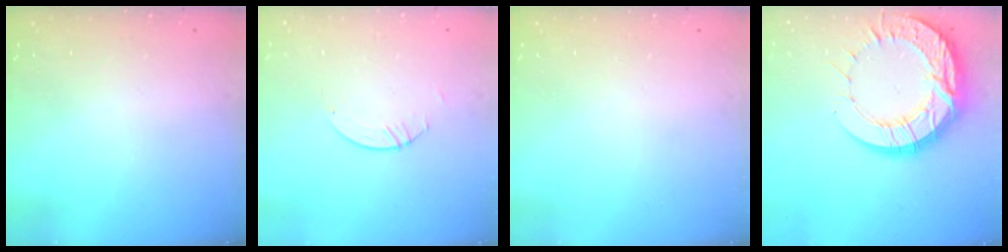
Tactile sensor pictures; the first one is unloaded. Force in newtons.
{"total": 1.1, "press": 1.1, "slide": 0.1}
{"total": 0.0}
{"total": 20.2, "press": 20.1, "slide": 1.8}